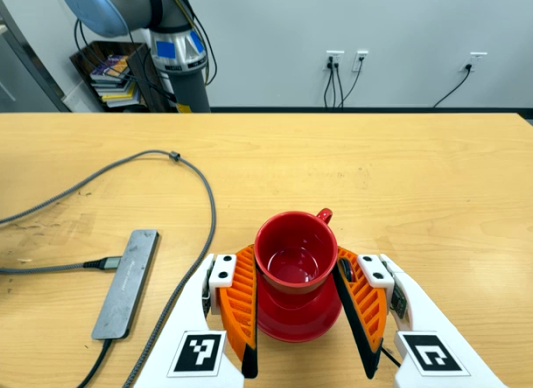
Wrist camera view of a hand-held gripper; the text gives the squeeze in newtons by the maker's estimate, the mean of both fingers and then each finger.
{"total": 5.3, "left": 5.5, "right": 5.2}